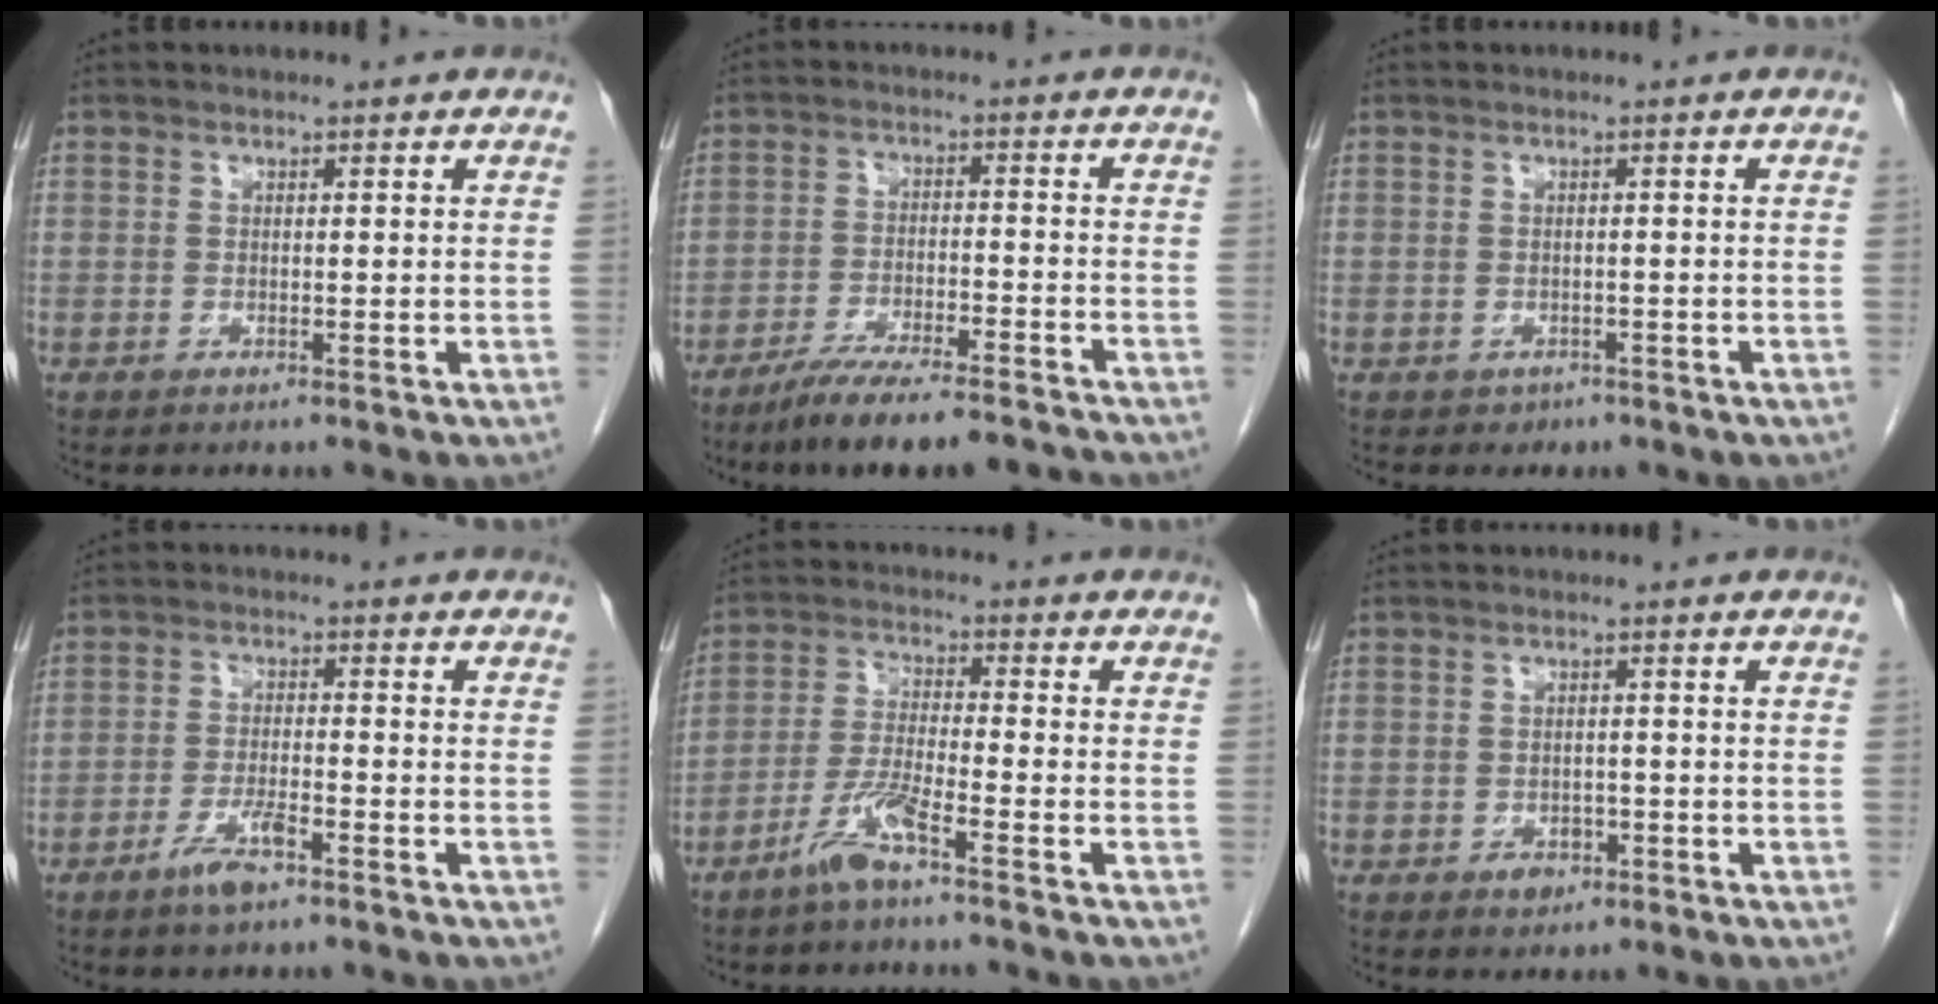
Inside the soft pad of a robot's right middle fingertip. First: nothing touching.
{"total": 12.2, "force": [-10.5, 1.3, 6.1], "torque": [-0.091, -0.008, -0.165]}
{"total": 1.5, "force": [-1.0, 1.2, 0.1], "torque": [-0.009, 0.004, -0.010]}
{"total": 5.2, "force": [-3.5, -0.2, 3.8], "torque": [-0.077, -0.009, -0.074]}
{"total": 5.8, "force": [-4.1, -0.1, 4.2], "torque": [-0.092, -0.007, -0.089]}
{"total": 2.3, "force": [-1.2, 1.6, 1.0], "torque": [-0.011, 0.005, -0.011]}